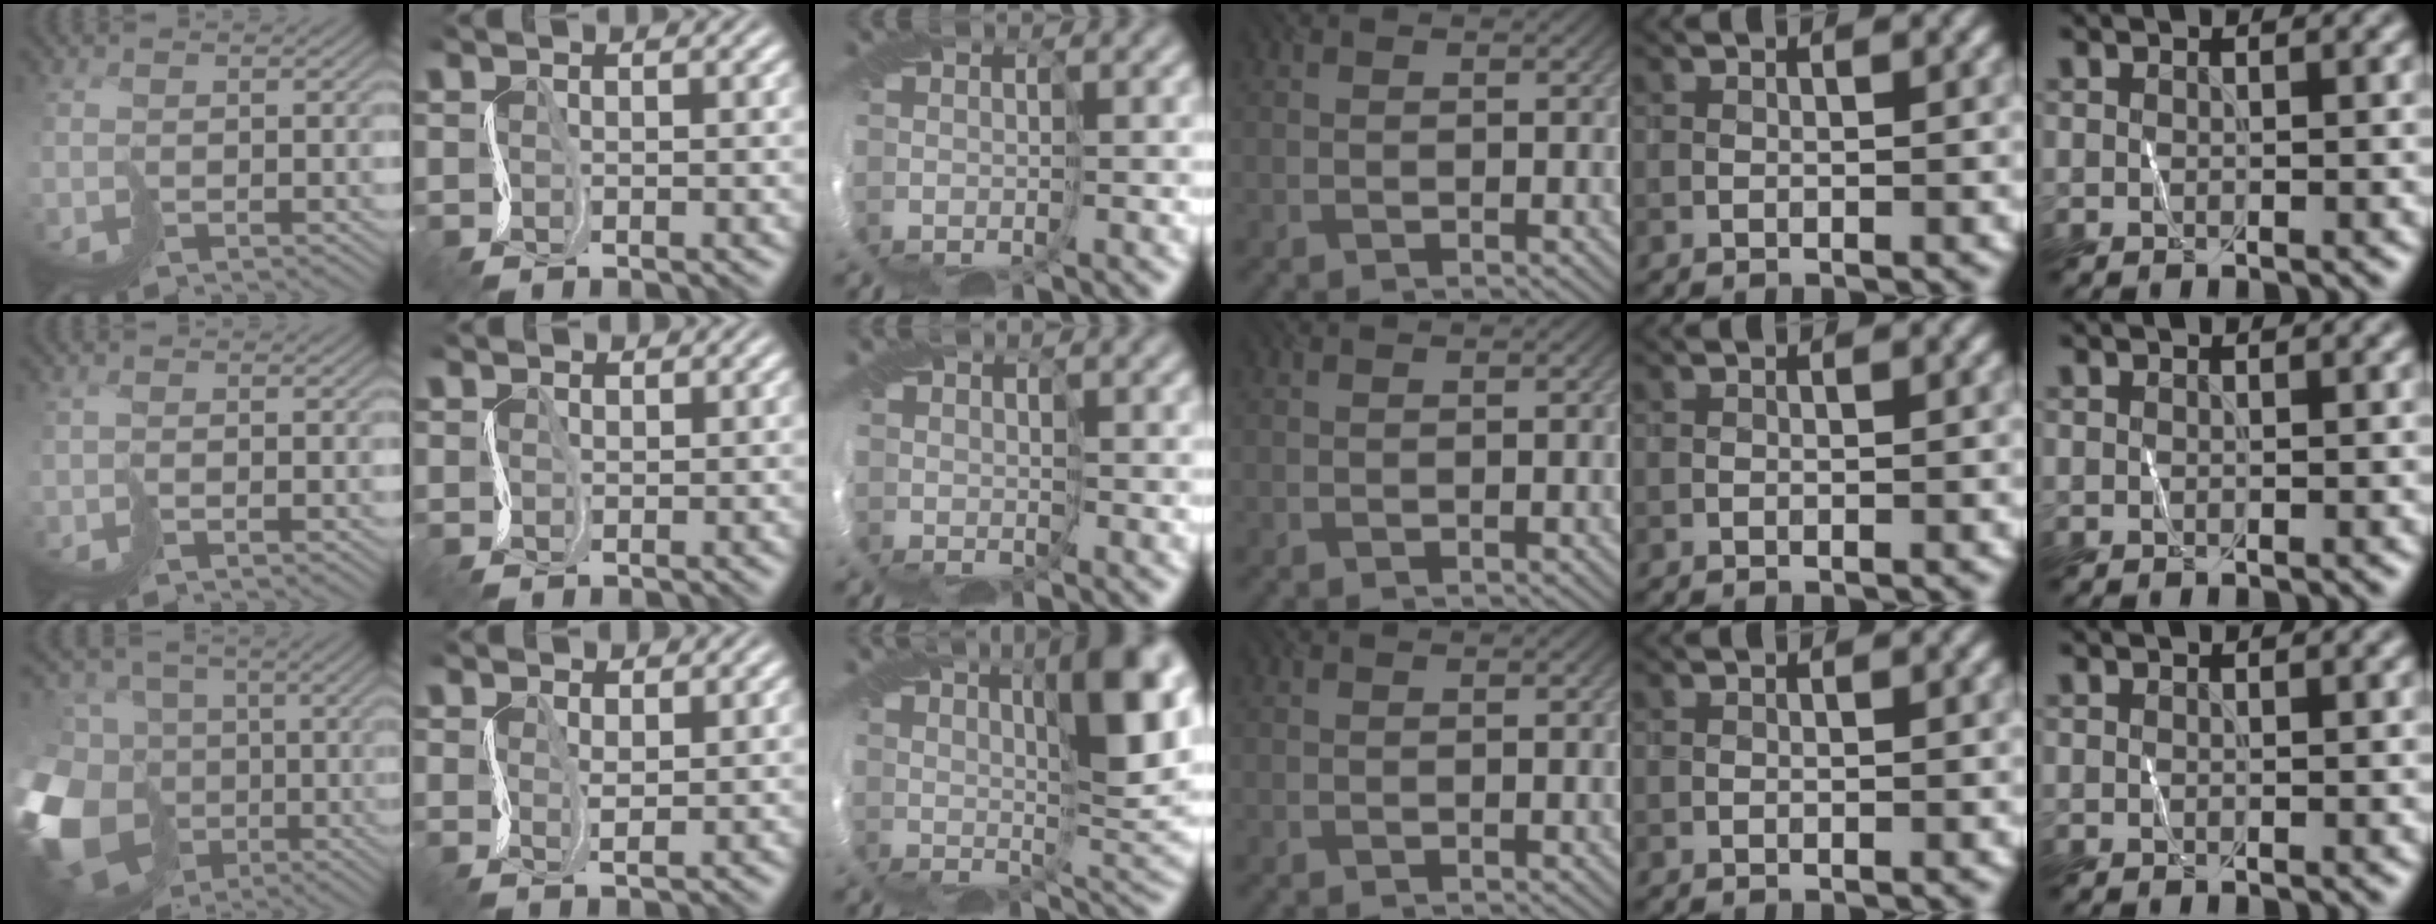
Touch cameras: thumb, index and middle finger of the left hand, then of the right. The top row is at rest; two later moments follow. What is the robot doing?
{"motion": "cut", "object": "paper"}